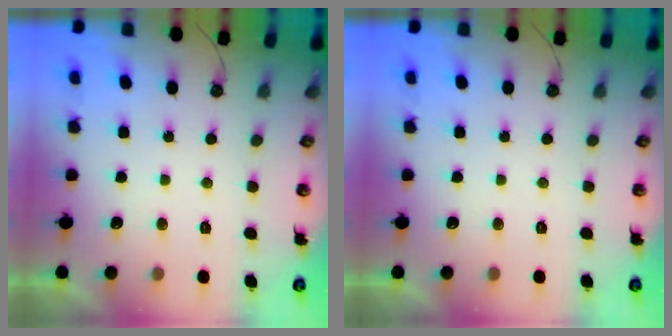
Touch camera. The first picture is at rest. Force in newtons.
{"total": 0.0}